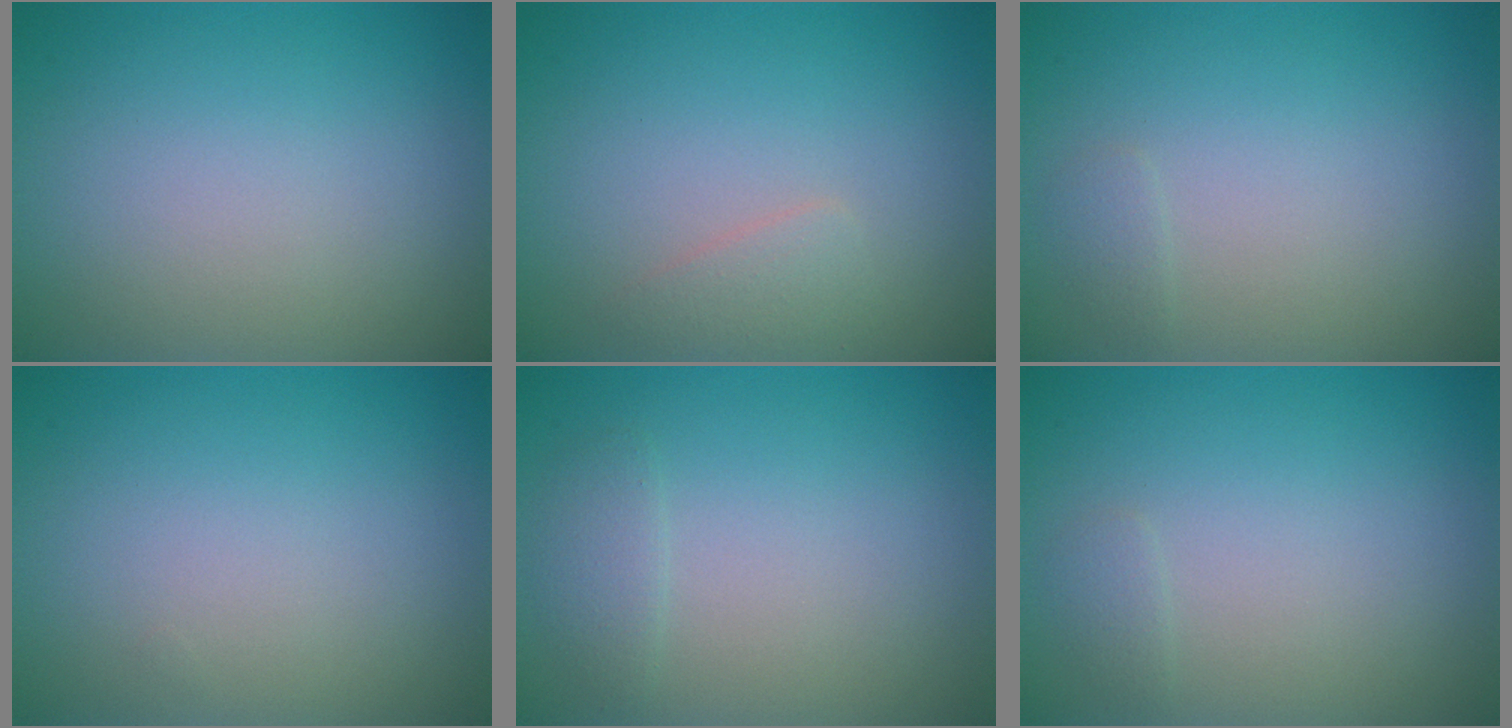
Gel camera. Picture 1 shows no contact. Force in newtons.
{"total": 1.3, "press": 1.3, "slide": 0.1}
{"total": 0.6, "press": 0.6, "slide": 0.0}
{"total": 0.0}
{"total": 1.1, "press": 1.1, "slide": 0.0}
{"total": 0.6, "press": 0.6, "slide": 0.0}